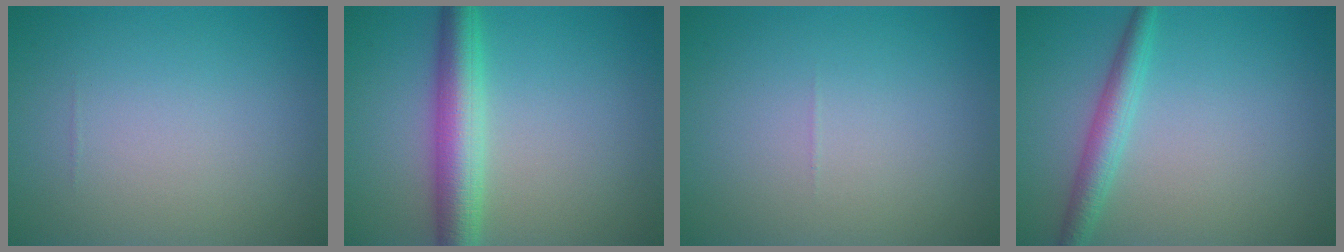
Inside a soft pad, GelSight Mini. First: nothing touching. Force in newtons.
{"total": 5.2, "press": 5.2, "slide": 0.2}
{"total": 0.0}
{"total": 2.7, "press": 2.7, "slide": 0.1}